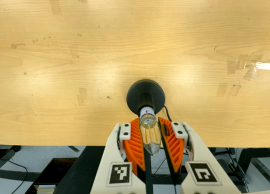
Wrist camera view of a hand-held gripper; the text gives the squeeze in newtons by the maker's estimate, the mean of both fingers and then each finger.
{"total": 13.2, "left": 13.1, "right": 13.4}